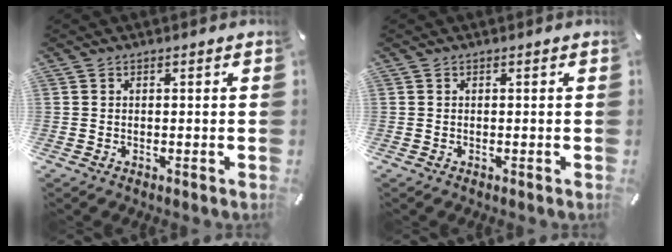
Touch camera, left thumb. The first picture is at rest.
{"total": 0.0}